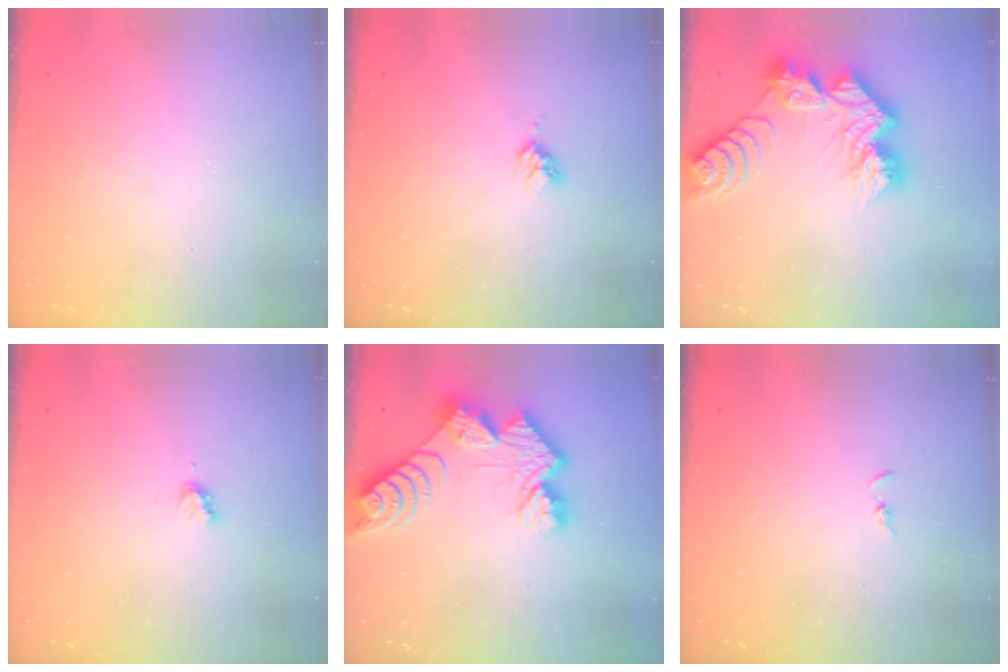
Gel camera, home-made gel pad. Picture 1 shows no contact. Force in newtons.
{"total": 3.6, "press": 3.5, "slide": 0.4}
{"total": 15.9, "press": 15.8, "slide": 1.3}
{"total": 2.8, "press": 2.8, "slide": 0.3}
{"total": 11.5, "press": 11.4, "slide": 1.0}
{"total": 1.3, "press": 1.2, "slide": 0.3}